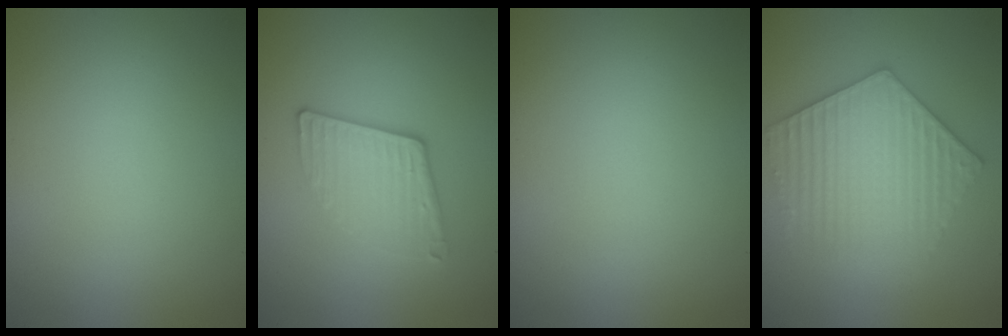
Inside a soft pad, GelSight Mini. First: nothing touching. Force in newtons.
{"total": 3.1, "press": 2.7, "slide": 1.4}
{"total": 0.0}
{"total": 6.1, "press": 6.1, "slide": 0.9}